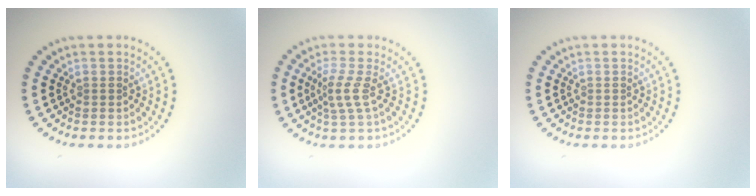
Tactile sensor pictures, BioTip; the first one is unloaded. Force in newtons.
{"total": 2.2, "press": 1.6, "slide": 1.6}
{"total": 0.0}